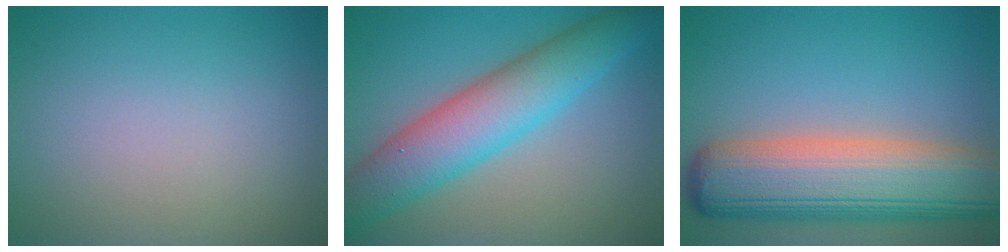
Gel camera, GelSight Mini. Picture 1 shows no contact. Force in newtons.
{"total": 7.1, "press": 7.1, "slide": 0.4}
{"total": 11.9, "press": 11.8, "slide": 0.8}